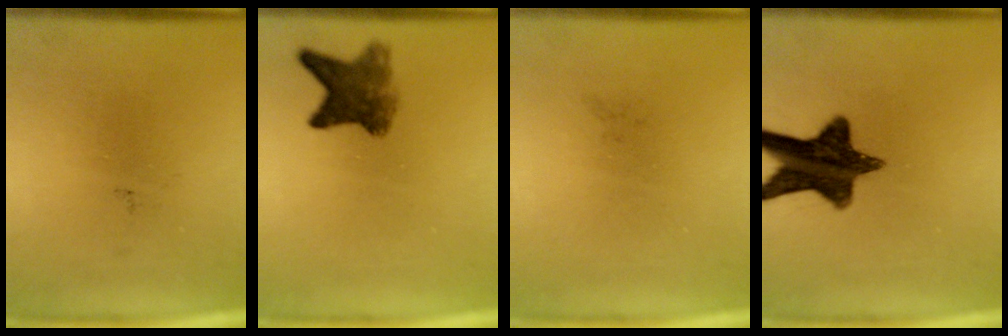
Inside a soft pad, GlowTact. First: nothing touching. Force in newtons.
{"total": 5.8}
{"total": 0.0}
{"total": 13.0}